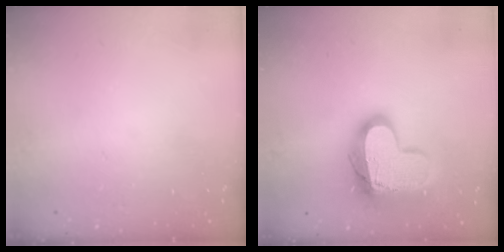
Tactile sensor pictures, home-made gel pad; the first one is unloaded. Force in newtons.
{"total": 15.7, "press": 15.7, "slide": 1.2}